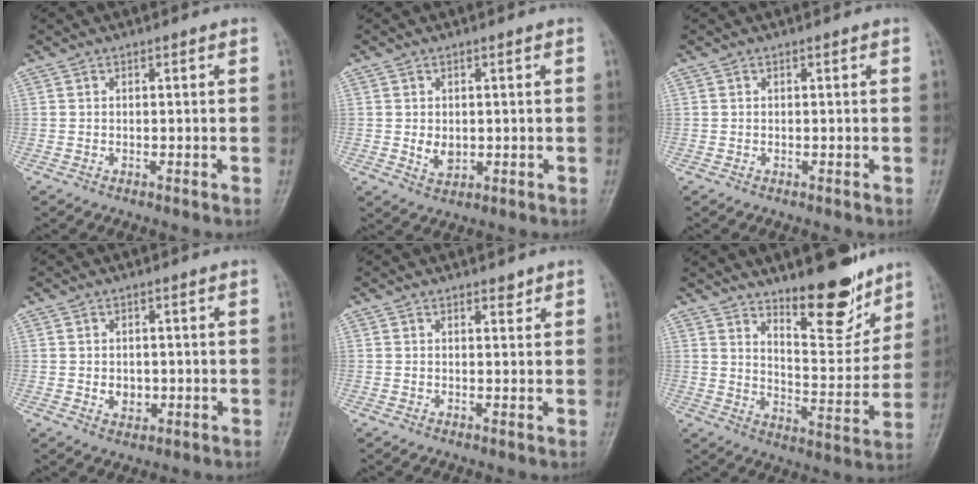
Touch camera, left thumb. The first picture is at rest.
{"total": 3.2, "force": [0.1, 2.4, 2.2], "torque": [-0.029, -0.007, 0.010]}
{"total": 0.0}
{"total": 3.0, "force": [-0.2, 2.4, 1.8], "torque": [-0.018, -0.001, 0.005]}
{"total": 1.5, "force": [1.2, 0.6, 0.7], "torque": [-0.002, -0.008, 0.016]}
{"total": 14.0, "force": [10.3, 4.5, 8.4], "torque": [-0.086, -0.084, 0.166]}